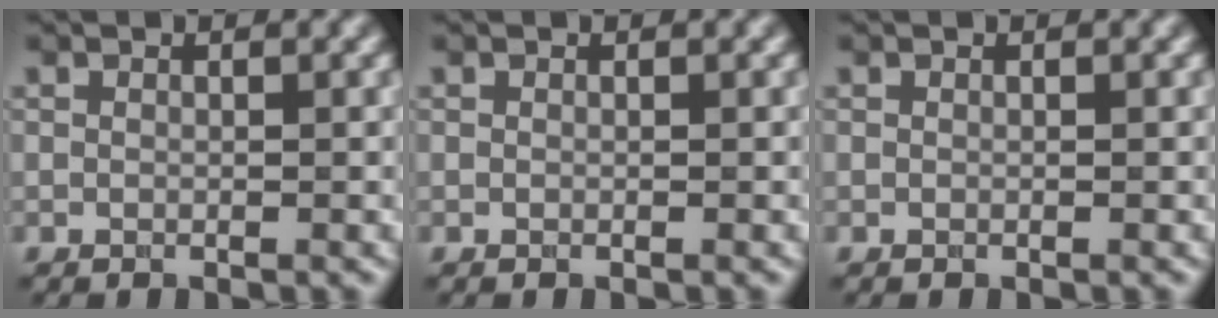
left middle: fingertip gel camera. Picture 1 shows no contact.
{"total": 0.0}
{"total": 0.0}